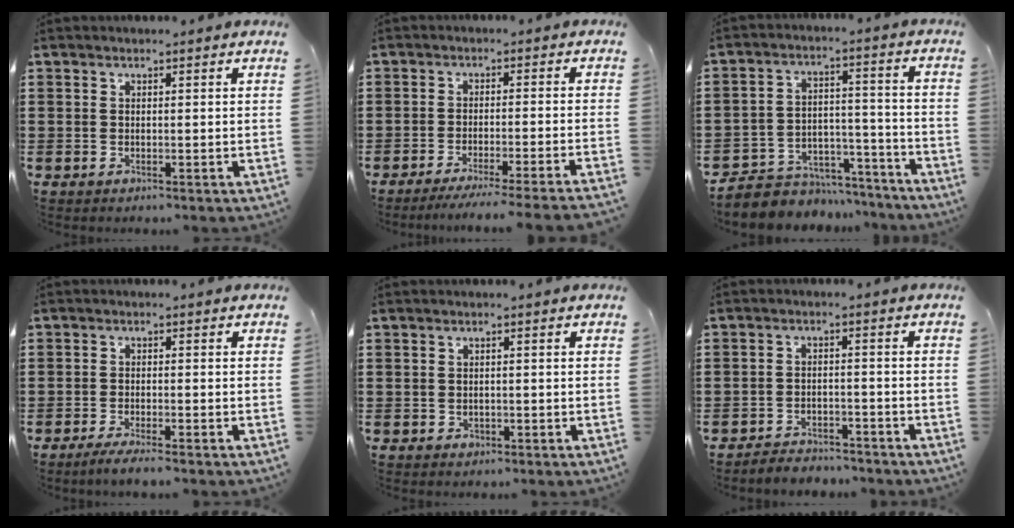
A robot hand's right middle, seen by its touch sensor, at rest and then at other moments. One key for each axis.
{"total": 3.5, "fx": -3.0, "fy": -0.7, "fz": 1.7, "tx": -0.027, "ty": -0.008, "tz": -0.061}
{"total": 5.5, "fx": -5.1, "fy": 2.1, "fz": 0.3, "tx": -0.007, "ty": 0.018, "tz": -0.101}
{"total": 2.0, "fx": -1.8, "fy": -0.2, "fz": 1.0, "tx": -0.015, "ty": 0.001, "tz": -0.034}
{"total": 0.5, "fx": -0.1, "fy": 0.4, "fz": 0.2, "tx": -0.007, "ty": 0.001, "tz": -0.002}
{"total": 3.1, "fx": -3.1, "fy": 0.4, "fz": -0.2, "tx": -0.004, "ty": 0.001, "tz": -0.067}